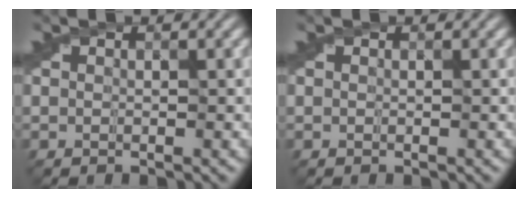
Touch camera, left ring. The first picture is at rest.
{"total": 0.0}